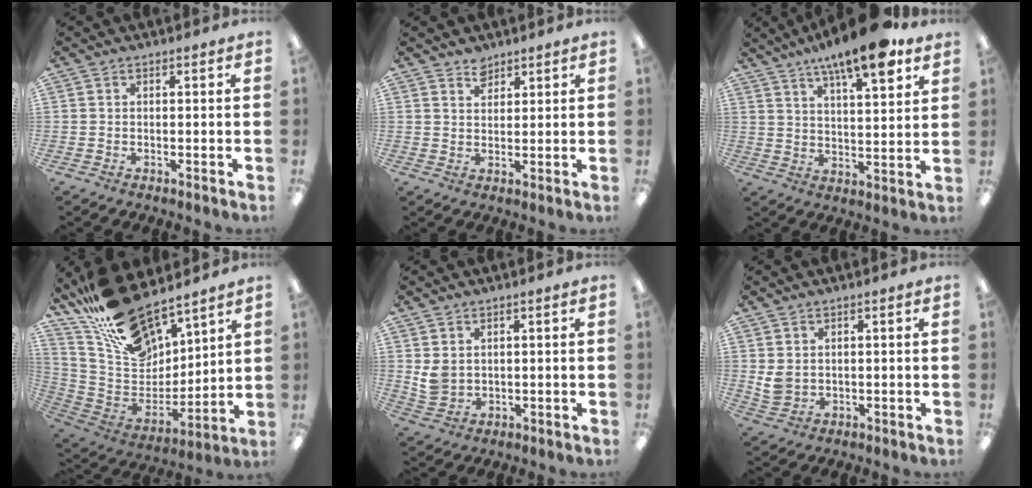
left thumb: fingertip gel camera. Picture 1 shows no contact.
{"total": 3.4, "force": [2.9, 1.8, 0.7], "torque": [-0.002, -0.015, 0.052]}
{"total": 14.0, "force": [10.1, 3.5, 9.1], "torque": [-0.141, -0.053, 0.164]}
{"total": 21.2, "force": [17.4, 8.0, 9.1], "torque": [-0.196, -0.110, 0.318]}
{"total": 4.3, "force": [1.8, 3.2, 2.3], "torque": [-0.039, -0.002, 0.037]}
{"total": 3.9, "force": [1.4, 2.8, 2.3], "torque": [-0.045, -0.003, 0.026]}